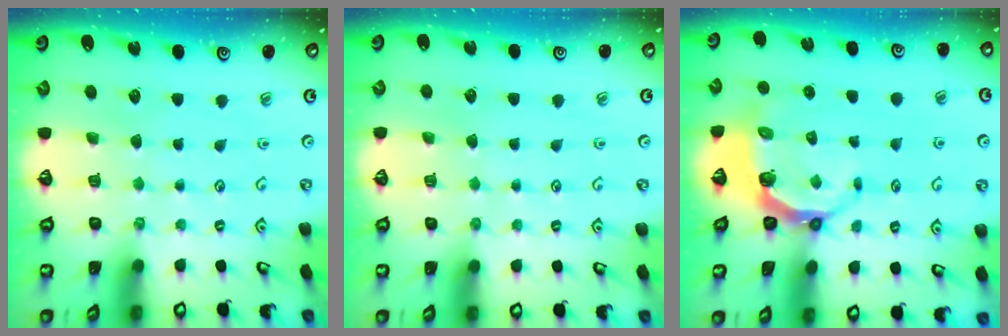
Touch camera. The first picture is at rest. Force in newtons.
{"total": 0.9, "press": 0.9, "slide": 0.1}
{"total": 5.9, "press": 5.2, "slide": 2.9}